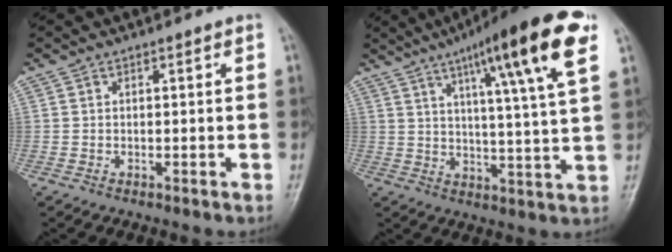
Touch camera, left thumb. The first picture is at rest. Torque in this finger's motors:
{"motor_torque": [0.71, 0.64, 1.68, -1.07, 0.28]}